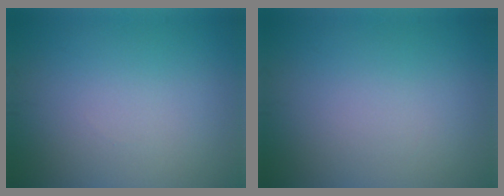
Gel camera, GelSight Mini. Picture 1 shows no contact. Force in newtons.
{"total": 0.0}